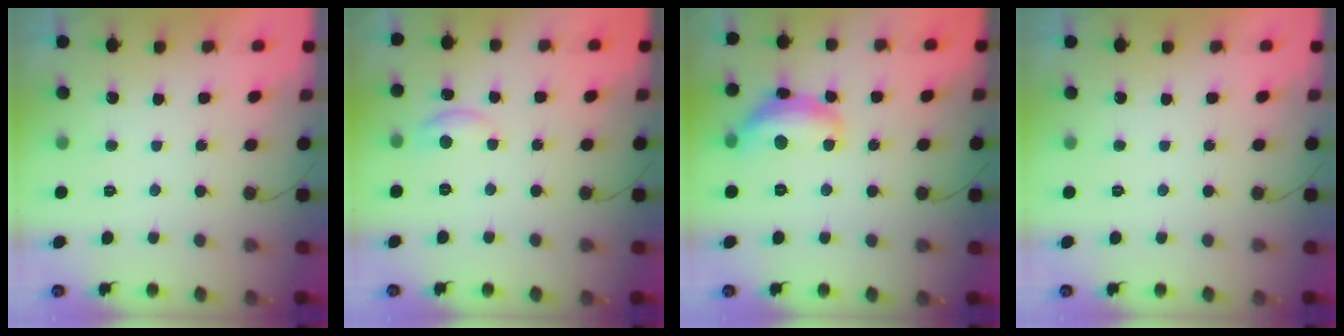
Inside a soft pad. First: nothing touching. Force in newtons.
{"total": 4.2, "press": 4.1, "slide": 0.4}
{"total": 14.2, "press": 14.2, "slide": 1.0}
{"total": 0.0}